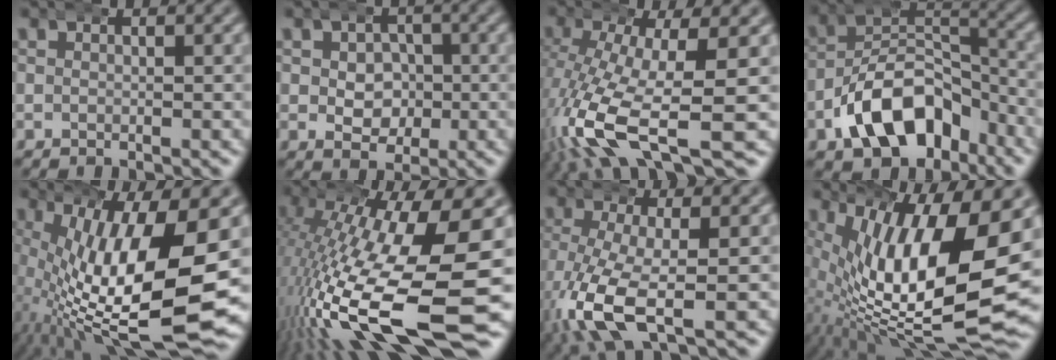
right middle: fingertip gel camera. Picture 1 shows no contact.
{"total": 4.2, "force": [-0.3, 3.7, 1.9], "torque": [-0.020, -0.020, -0.004]}
{"total": 8.1, "force": [-3.5, 2.4, 6.9], "torque": [-0.144, -0.041, -0.037]}
{"total": 8.4, "force": [-4.4, 5.0, 5.0], "torque": [-0.067, -0.005, -0.078]}
{"total": 16.4, "force": [-3.1, 6.6, 14.7], "torque": [-0.250, -0.046, -0.017]}
{"total": 16.2, "force": [-4.8, 5.8, 14.3], "torque": [-0.239, -0.034, -0.055]}
{"total": 6.9, "force": [-2.0, 2.9, 5.9], "torque": [-0.144, -0.037, -0.014]}
{"total": 18.0, "force": [-1.8, 7.8, 16.1], "torque": [-0.261, -0.029, -0.003]}